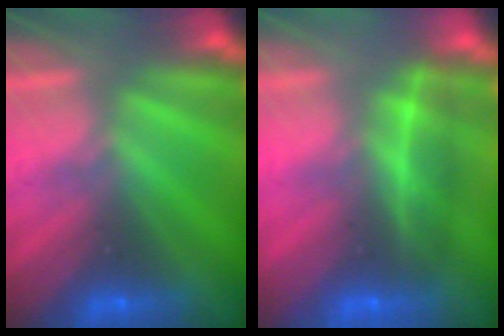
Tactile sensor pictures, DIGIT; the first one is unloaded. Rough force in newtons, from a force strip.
{"total": 2.0}